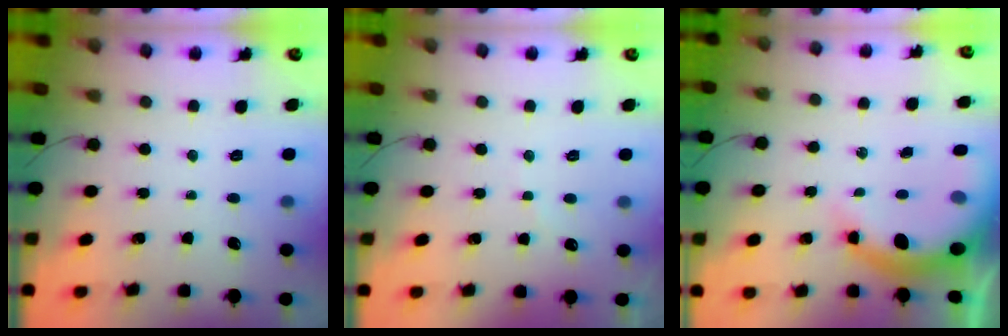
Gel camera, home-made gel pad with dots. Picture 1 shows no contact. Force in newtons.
{"total": 4.0, "press": 4.0, "slide": 0.4}
{"total": 7.7, "press": 7.4, "slide": 1.9}